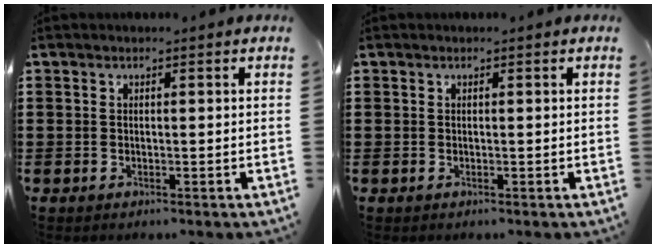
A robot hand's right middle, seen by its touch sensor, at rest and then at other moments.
{"total": 0.0}